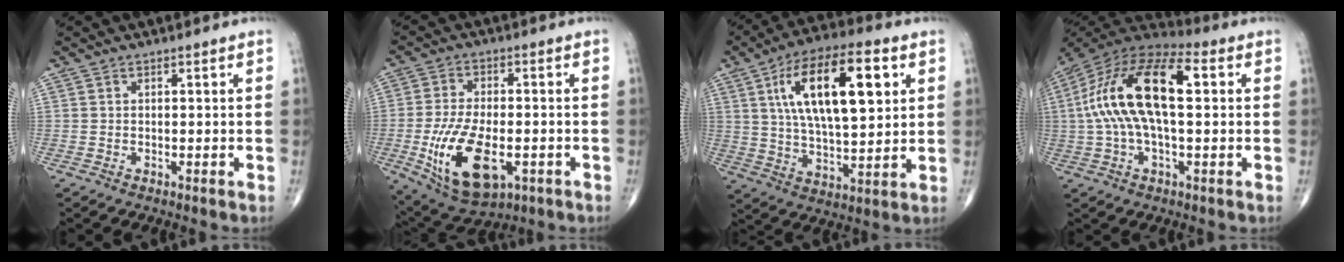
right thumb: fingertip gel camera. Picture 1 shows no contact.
{"total": 15.8, "force": [-4.4, 8.1, 12.9], "torque": [-0.236, -0.001, -0.061]}
{"total": 20.3, "force": [6.3, 8.2, 17.5], "torque": [-0.278, -0.006, 0.104]}
{"total": 19.7, "force": [2.6, 8.6, 17.6], "torque": [-0.339, 0.040, 0.035]}